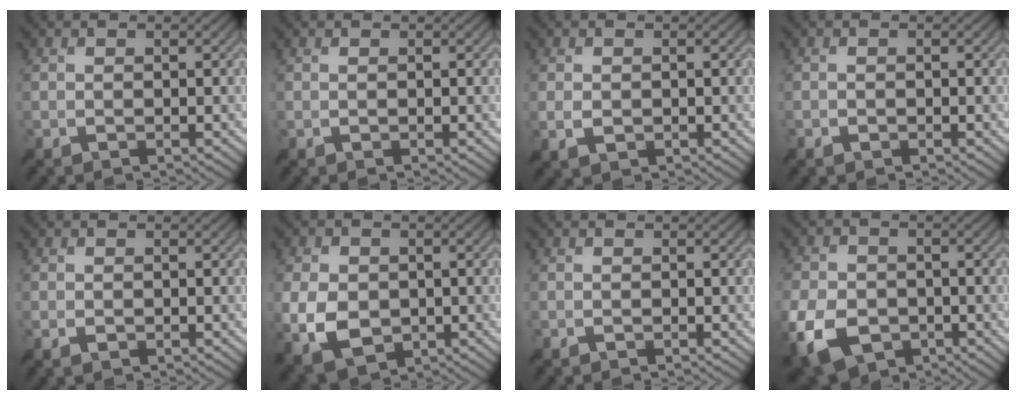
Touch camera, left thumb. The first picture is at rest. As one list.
[{"total": 0.0}, {"total": 1.8, "force": [-0.3, 1.1, 1.4], "torque": [-0.035, -0.005, -0.002]}, {"total": 0.9, "force": [-0.6, 0.6, 0.2], "torque": [-0.002, -0.003, -0.011]}, {"total": 0.9, "force": [-0.4, 0.6, 0.6], "torque": [-0.014, -0.004, -0.004]}, {"total": 7.7, "force": [-1.7, 5.4, 5.2], "torque": [-0.138, -0.022, -0.027]}, {"total": 0.0}, {"total": 9.8, "force": [-4.3, 6.5, 5.9], "torque": [-0.154, -0.030, -0.080]}]